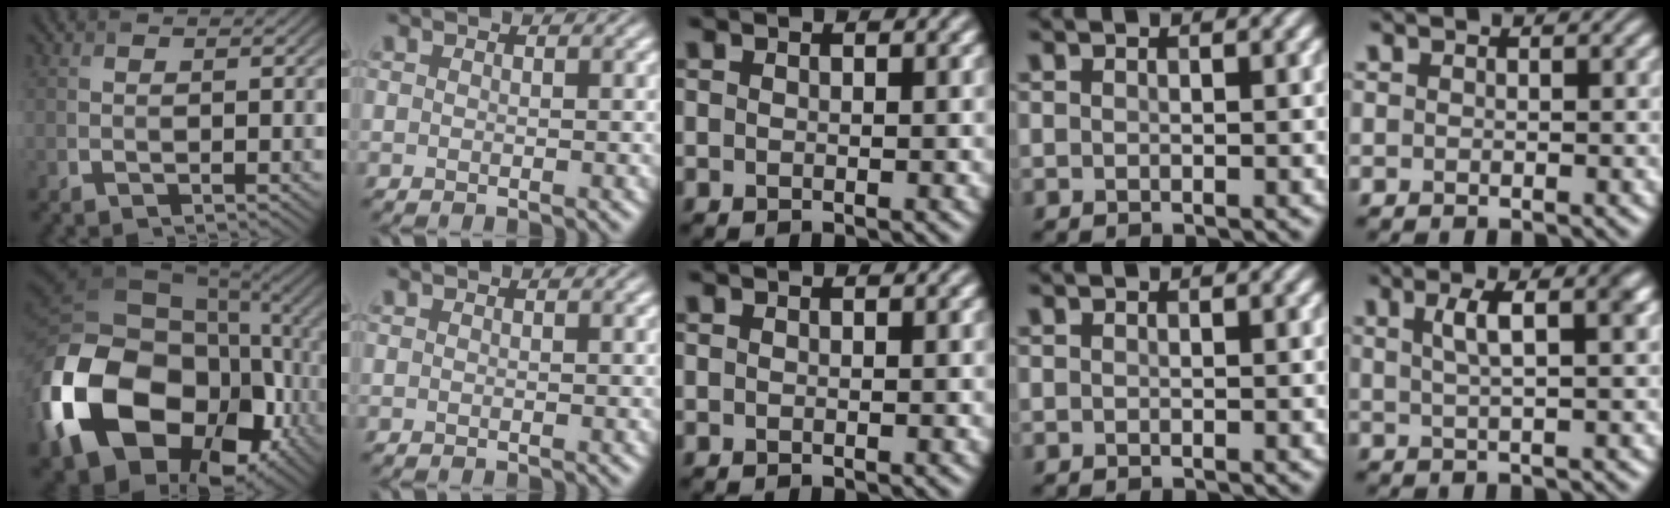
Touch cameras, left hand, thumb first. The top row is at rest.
{"thumb": {"total": 21.2, "force": [-5.2, 15.2, 13.8], "torque": [-0.333, -0.027, -0.082]}, "little": {"total": 4.0, "force": [1.4, 1.2, 3.6], "torque": [-0.048, 0.010, 0.019]}}